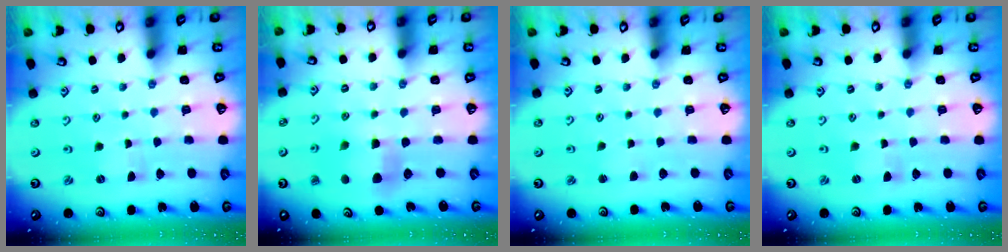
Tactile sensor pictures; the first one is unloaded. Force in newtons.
{"total": 6.4, "press": 6.4, "slide": 0.5}
{"total": 2.5, "press": 2.5, "slide": 0.4}
{"total": 0.0}